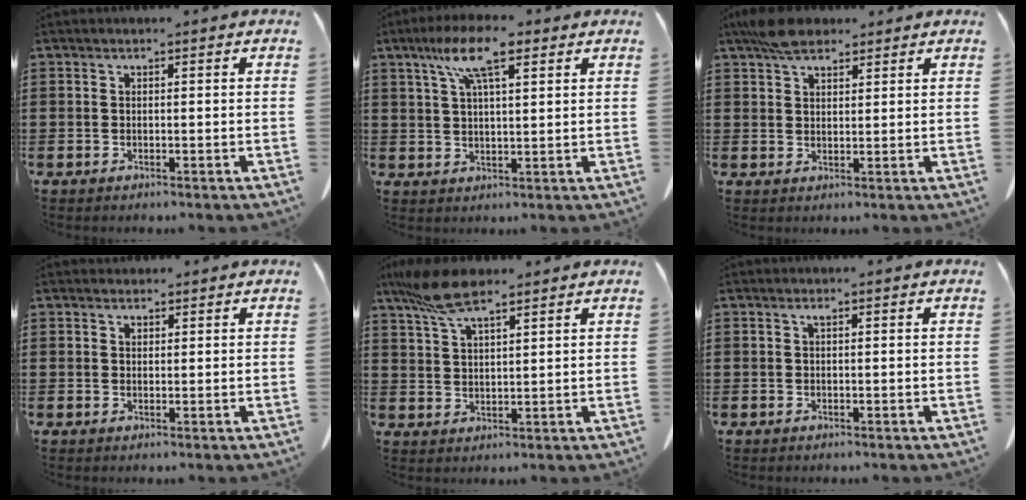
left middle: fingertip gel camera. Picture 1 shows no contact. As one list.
[{"total": 9.3, "force": [5.5, 2.2, 7.1], "torque": [-0.150, 0.004, 0.097]}, {"total": 5.3, "force": [4.2, 2.0, 2.6], "torque": [-0.061, 0.001, 0.080]}, {"total": 1.2, "force": [1.1, 0.5, 0.2], "torque": [0.002, -0.004, 0.020]}, {"total": 8.2, "force": [5.6, 2.2, 5.5], "torque": [-0.126, -0.004, 0.103]}, {"total": 0.8, "force": [0.3, 0.3, 0.7], "torque": [-0.015, 0.001, 0.007]}]